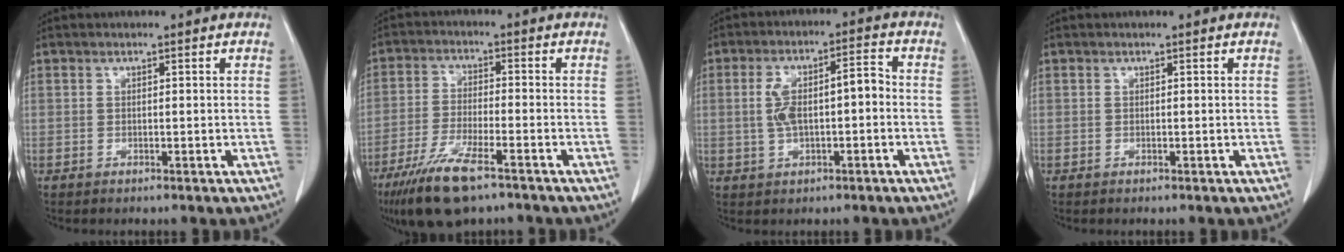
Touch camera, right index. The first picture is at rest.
{"total": 10.6, "force": [-7.1, 2.2, 7.5], "torque": [-0.148, -0.024, -0.125]}
{"total": 7.8, "force": [-0.4, 2.9, 7.2], "torque": [-0.144, 0.031, -0.004]}
{"total": 0.0}